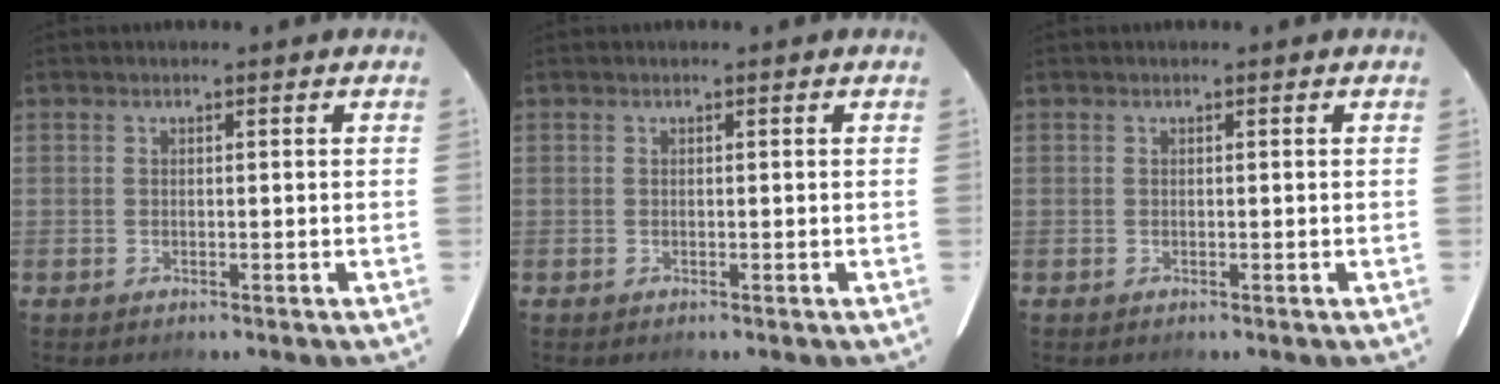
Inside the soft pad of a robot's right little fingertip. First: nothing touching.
{"total": 0.0}
{"total": 0.0}